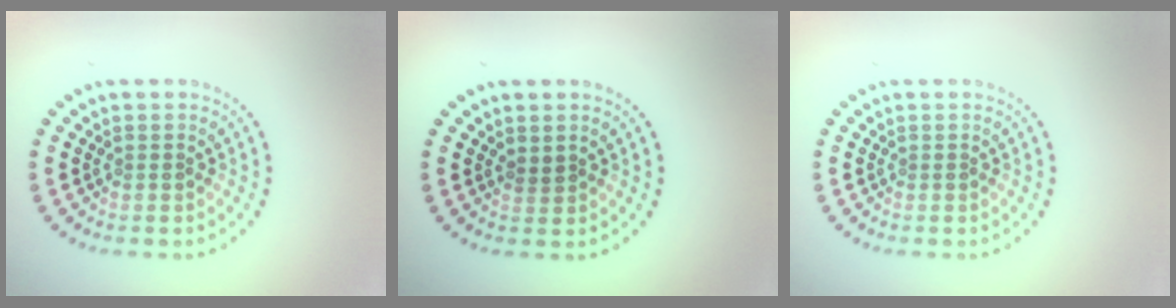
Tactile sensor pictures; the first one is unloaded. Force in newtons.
{"total": 0.8, "press": 0.7, "slide": 0.4}
{"total": 0.0}